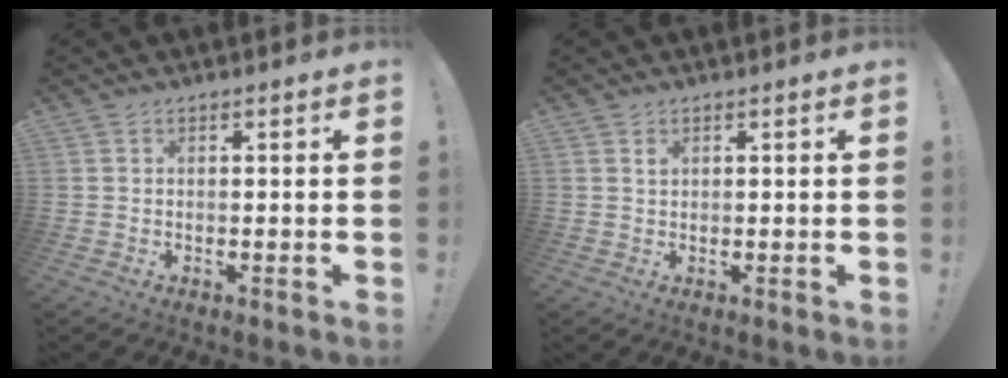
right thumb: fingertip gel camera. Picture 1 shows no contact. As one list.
[{"total": 0.9, "force": [0.6, 0.6, 0.3], "torque": [0.008, -0.006, 0.010]}]